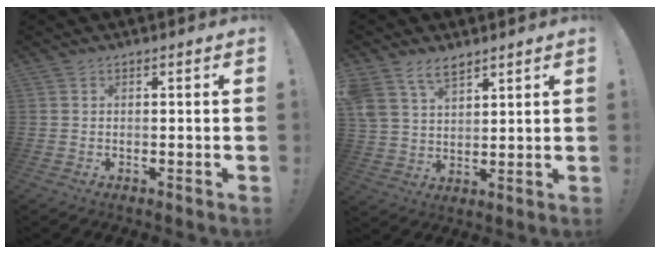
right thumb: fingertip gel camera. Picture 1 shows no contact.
{"total": 9.1, "force": [6.7, 4.9, 3.6], "torque": [-0.070, -0.031, 0.135]}